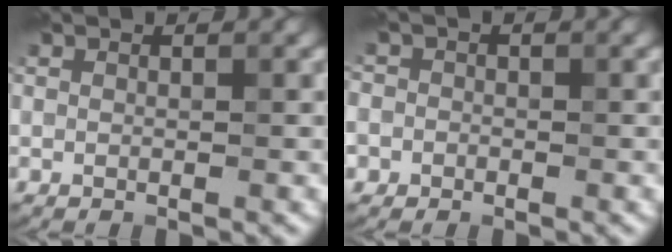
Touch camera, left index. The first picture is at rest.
{"total": 2.7, "force": [-0.8, 2.6, 0.6], "torque": [0.009, 0.010, -0.038]}